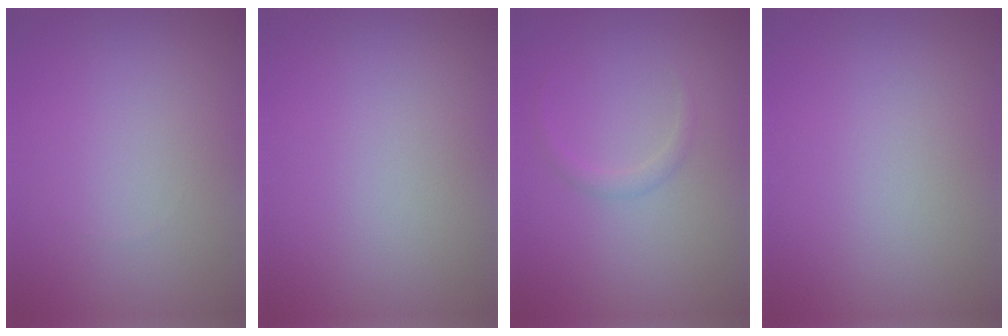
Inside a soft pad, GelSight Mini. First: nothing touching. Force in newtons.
{"total": 0.0}
{"total": 0.9, "press": 0.9, "slide": 0.1}
{"total": 0.0}